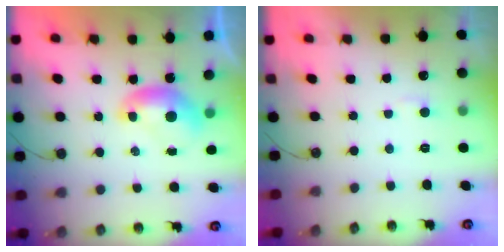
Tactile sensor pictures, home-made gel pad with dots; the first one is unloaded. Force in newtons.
{"total": 3.2, "press": 3.1, "slide": 0.4}